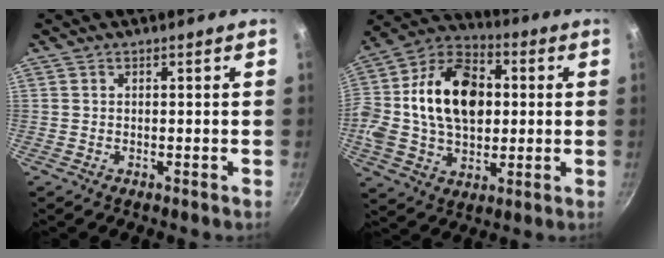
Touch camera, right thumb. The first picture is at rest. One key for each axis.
{"total": 22.4, "fx": 2.1, "fy": 15.3, "fz": 16.3, "tx": -0.275, "ty": 0.030, "tz": 0.023}